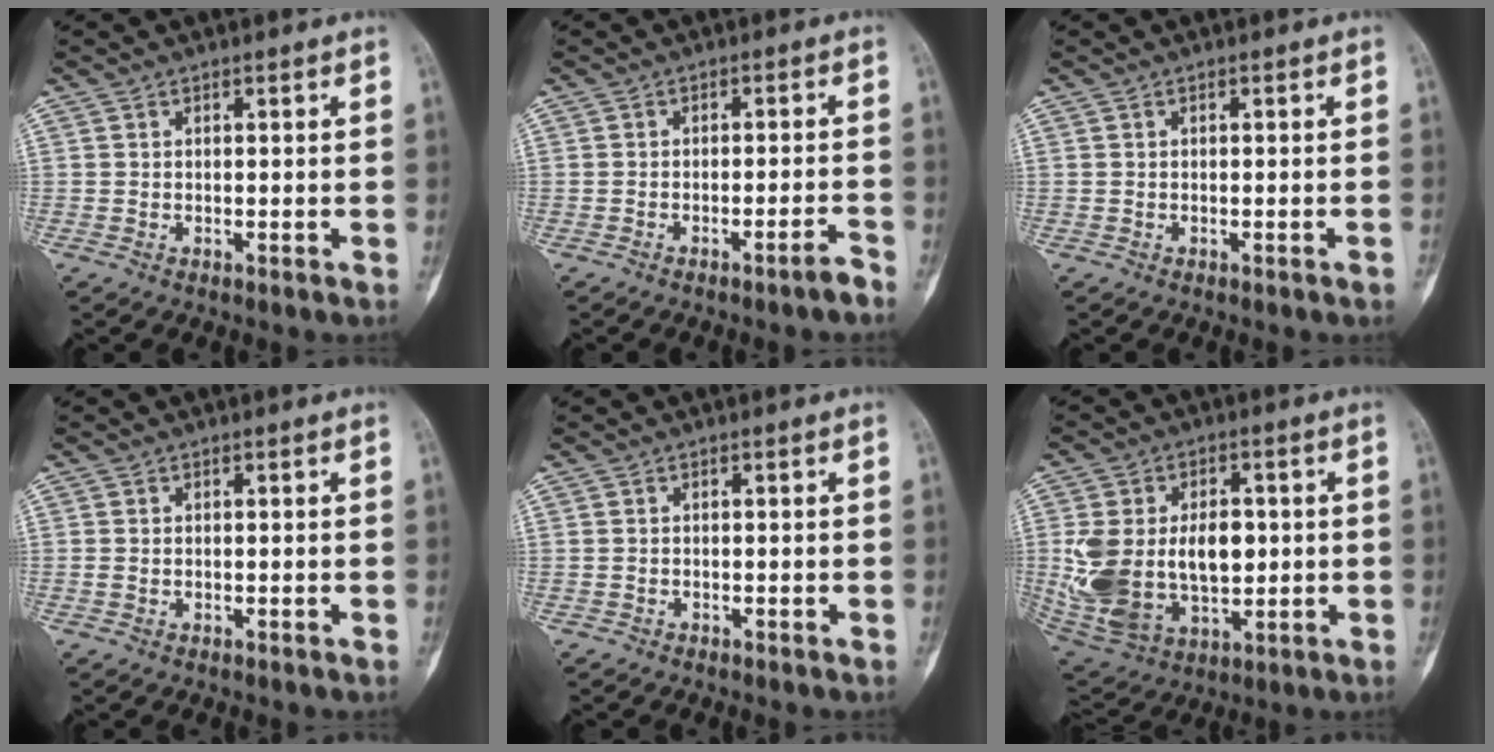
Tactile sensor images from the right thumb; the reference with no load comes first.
{"total": 2.8, "force": [-2.2, -0.1, 1.7], "torque": [-0.027, 0.020, -0.032]}
{"total": 0.8, "force": [-0.5, 0.0, 0.6], "torque": [-0.010, 0.004, -0.005]}
{"total": 0.8, "force": [0.0, 0.6, 0.5], "torque": [-0.015, 0.005, 0.004]}
{"total": 0.0}
{"total": 19.8, "force": [0.6, 12.7, 15.2], "torque": [-0.287, -0.005, 0.037]}